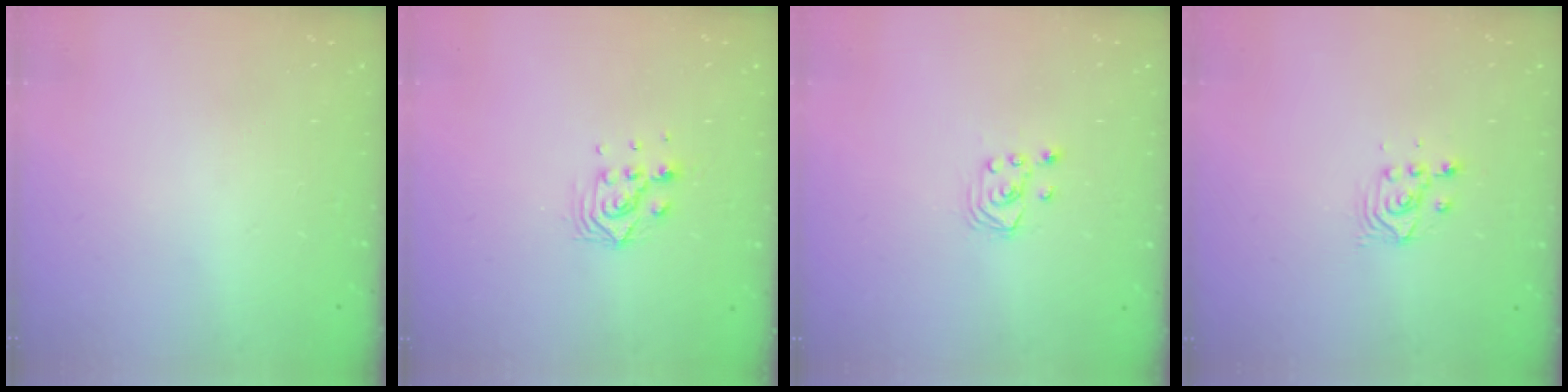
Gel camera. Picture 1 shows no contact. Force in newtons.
{"total": 7.0, "press": 7.0, "slide": 0.5}
{"total": 2.9, "press": 2.8, "slide": 0.3}
{"total": 2.9, "press": 2.9, "slide": 0.1}